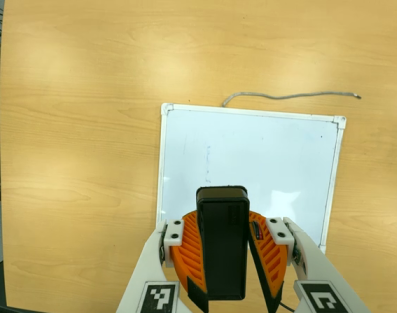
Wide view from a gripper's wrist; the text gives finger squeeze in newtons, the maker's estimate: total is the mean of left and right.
{"total": 11.5, "left": 10.7, "right": 12.2}